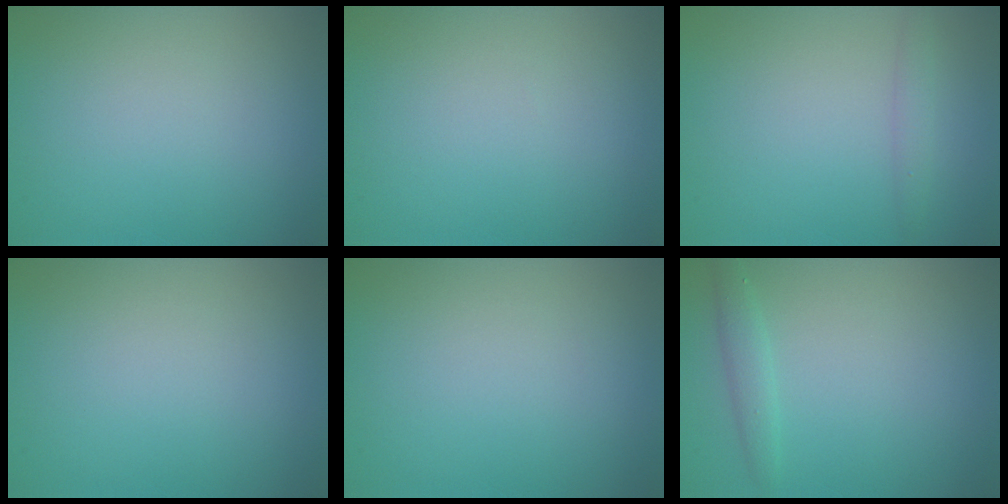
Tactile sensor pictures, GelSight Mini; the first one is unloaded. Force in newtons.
{"total": 0.0}
{"total": 1.1, "press": 1.1, "slide": 0.1}
{"total": 0.0}
{"total": 0.0}
{"total": 1.4, "press": 1.4, "slide": 0.0}